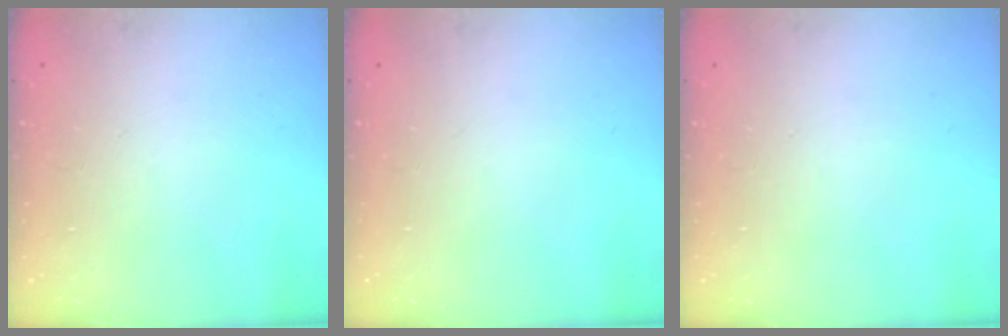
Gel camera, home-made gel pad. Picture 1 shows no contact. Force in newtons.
{"total": 0.0}
{"total": 0.0}